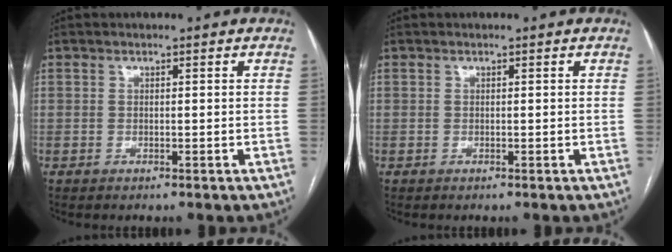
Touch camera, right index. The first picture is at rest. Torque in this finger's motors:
{"motor_torque": [0.00, 0.00, 0.00, 0.00]}